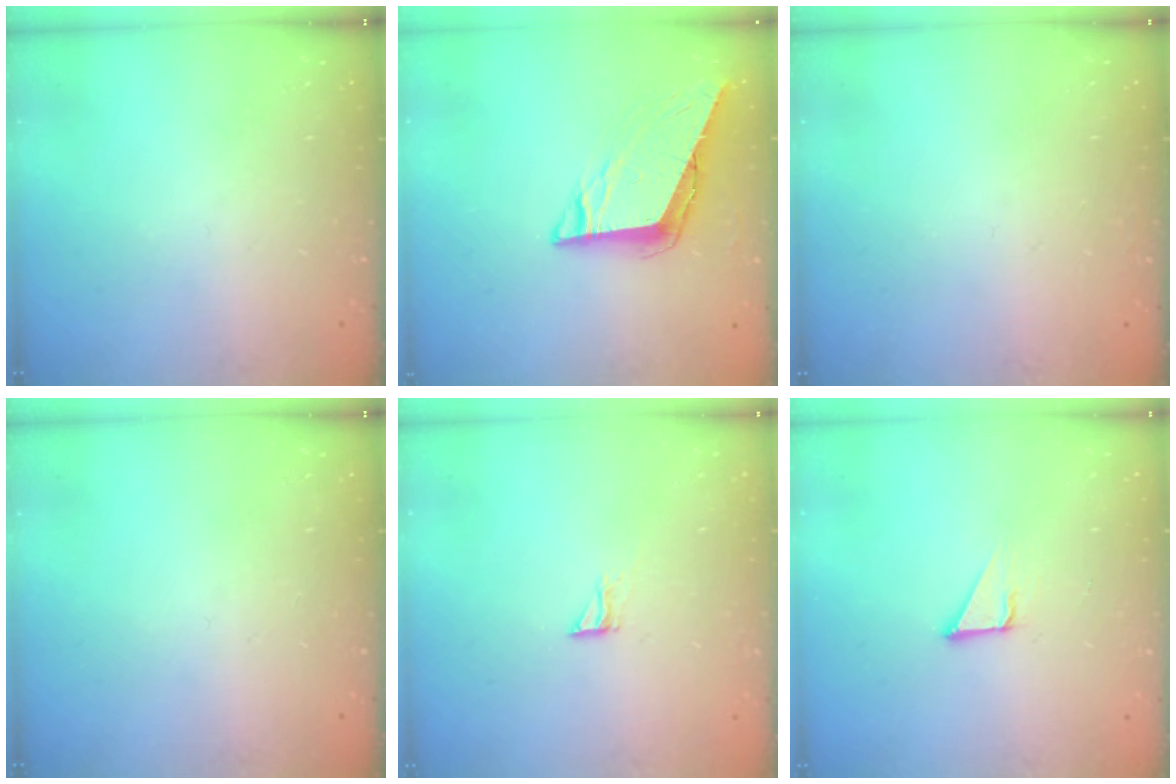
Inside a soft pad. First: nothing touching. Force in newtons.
{"total": 8.0, "press": 8.0, "slide": 0.8}
{"total": 1.6, "press": 1.6, "slide": 0.1}
{"total": 0.0}
{"total": 4.6, "press": 4.5, "slide": 0.5}
{"total": 2.1, "press": 2.1, "slide": 0.1}